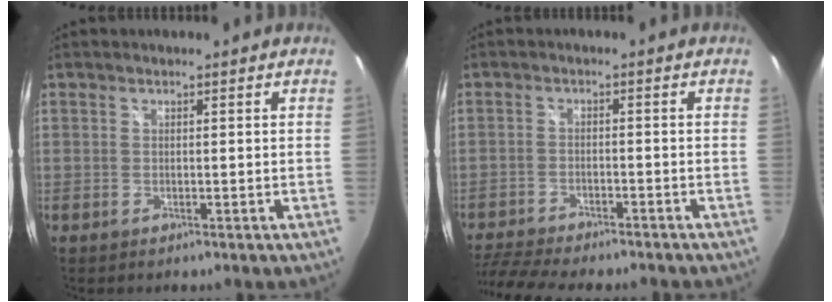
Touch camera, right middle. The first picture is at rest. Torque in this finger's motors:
{"motor_torque": [1.07, -1.07, 0.18, 0.06]}